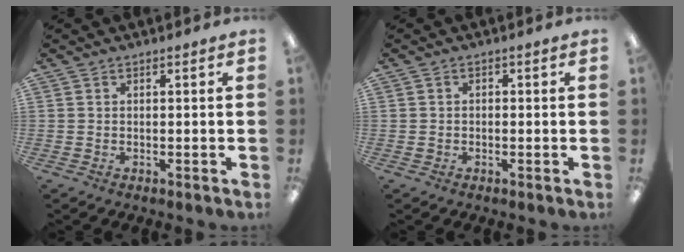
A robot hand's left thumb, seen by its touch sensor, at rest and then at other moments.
{"total": 0.9, "force": [-0.3, 0.9, 0.2], "torque": [-0.004, 0.003, -0.008]}